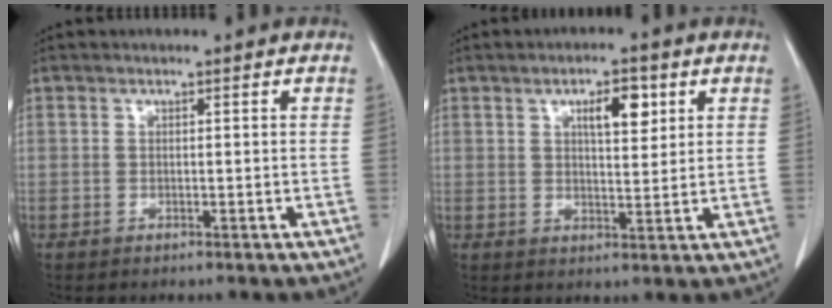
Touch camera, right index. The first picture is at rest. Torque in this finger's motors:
{"motor_torque": [0.21, 0.20, 0.14, 0.06]}